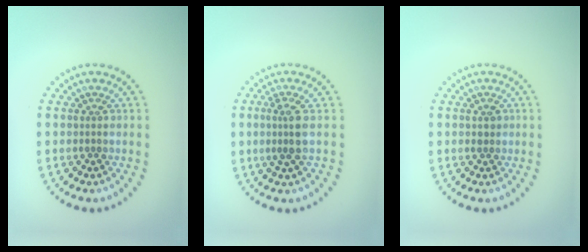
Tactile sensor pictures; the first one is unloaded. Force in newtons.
{"total": 2.2, "press": 1.8, "slide": 1.3}
{"total": 0.9, "press": 0.9, "slide": 0.2}